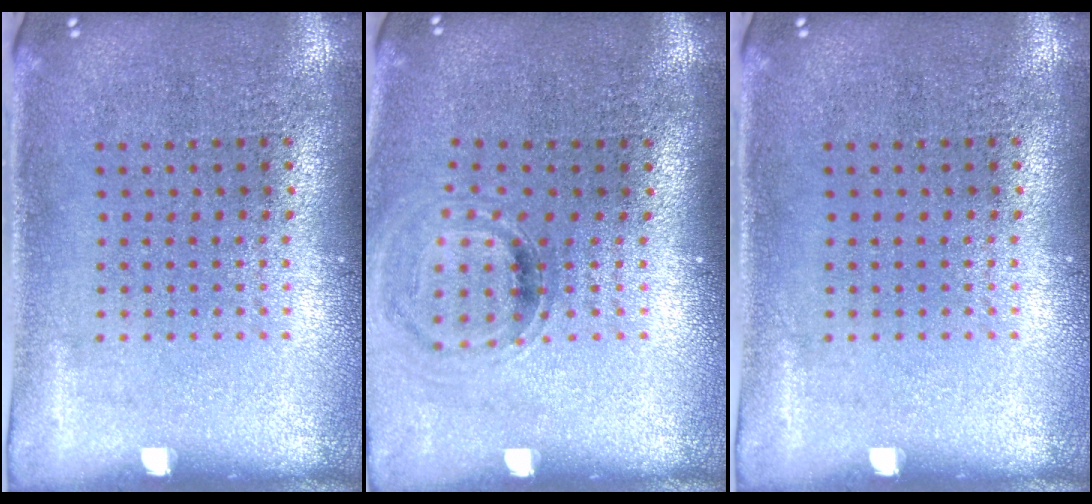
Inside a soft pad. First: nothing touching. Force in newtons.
{"total": 0.9, "press": 0.9, "slide": 0.2}
{"total": 0.0}